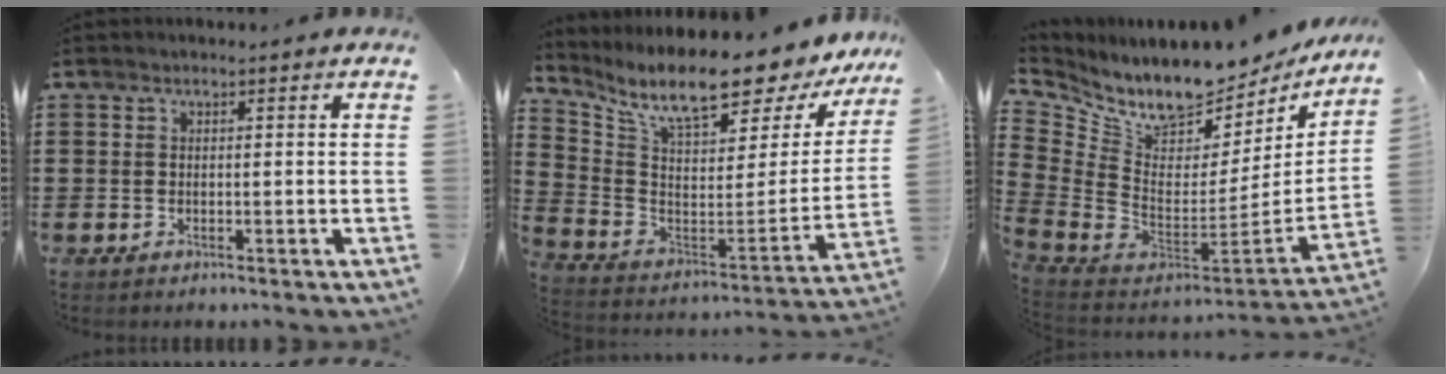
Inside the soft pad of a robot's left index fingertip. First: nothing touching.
{"total": 11.4, "force": [9.0, 2.1, 6.6], "torque": [-0.144, -0.075, 0.147]}
{"total": 9.6, "force": [8.4, 3.0, 3.7], "torque": [-0.104, -0.088, 0.145]}